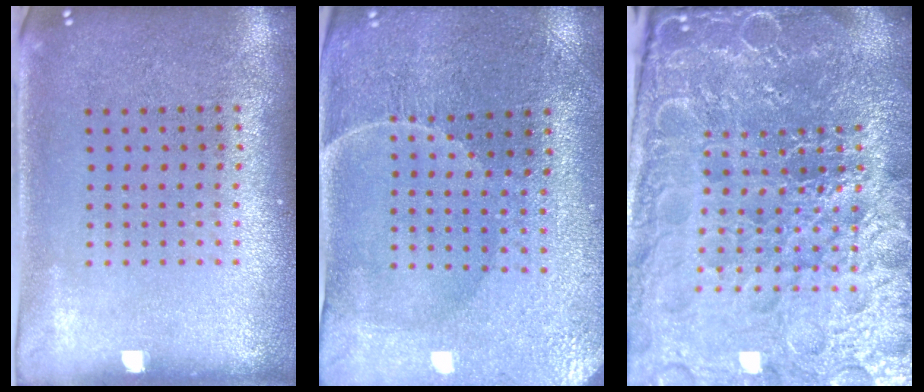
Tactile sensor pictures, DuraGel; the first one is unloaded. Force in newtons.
{"total": 1.0, "press": 0.9, "slide": 0.3}
{"total": 6.2, "press": 5.6, "slide": 2.8}